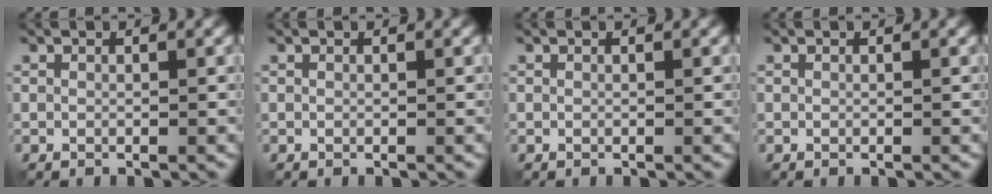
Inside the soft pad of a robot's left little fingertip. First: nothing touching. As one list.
[{"total": 0.0}, {"total": 0.0}, {"total": 0.0}]